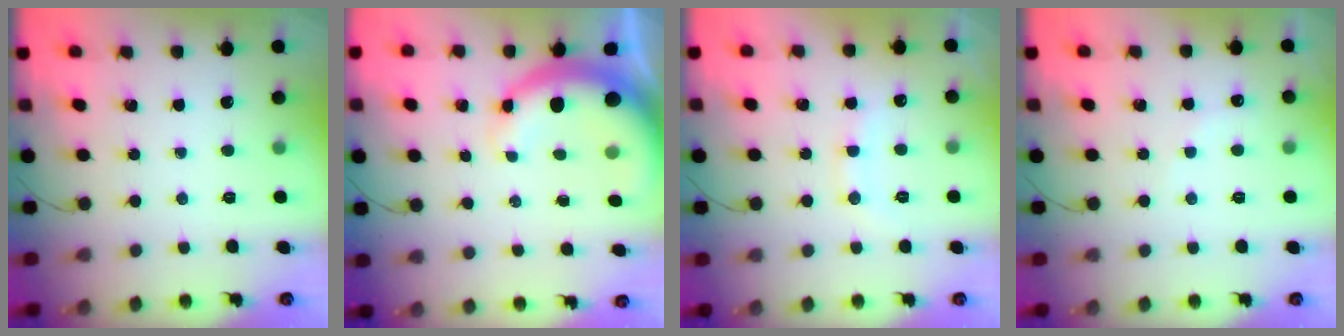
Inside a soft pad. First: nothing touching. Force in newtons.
{"total": 7.9, "press": 7.7, "slide": 1.9}
{"total": 9.8, "press": 9.7, "slide": 1.2}
{"total": 5.5, "press": 5.4, "slide": 0.9}